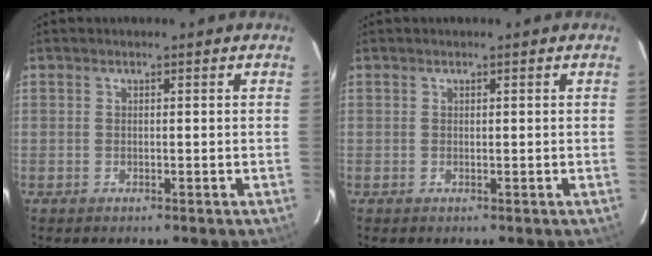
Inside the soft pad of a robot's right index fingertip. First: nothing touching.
{"total": 0.0}